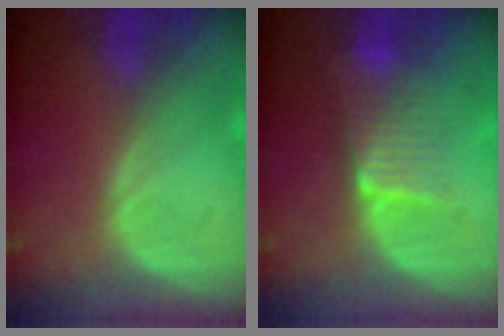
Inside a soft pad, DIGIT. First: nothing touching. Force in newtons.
{"total": 6.6, "press": 5.9, "slide": 2.9}